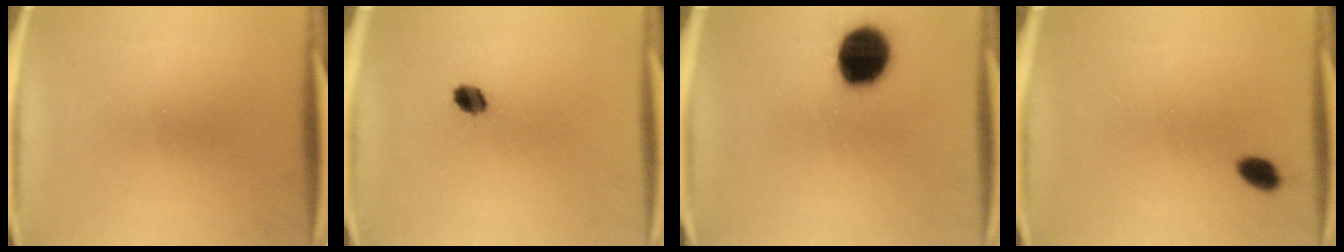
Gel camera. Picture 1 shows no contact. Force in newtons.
{"total": 3.2}
{"total": 15.2}
{"total": 2.9}